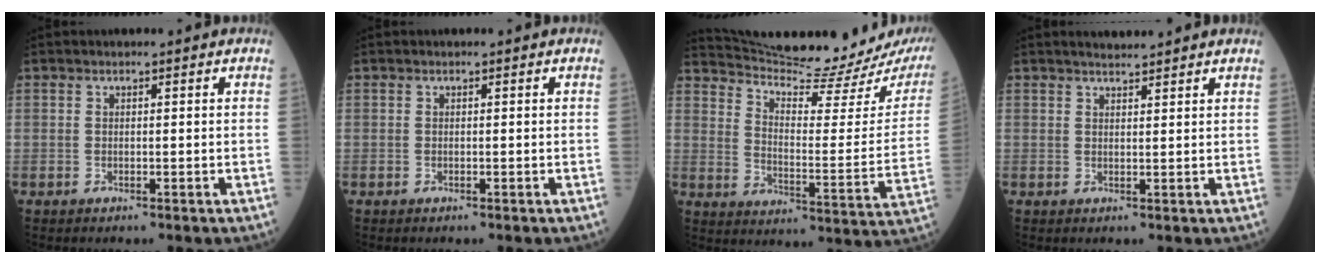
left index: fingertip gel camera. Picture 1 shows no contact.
{"total": 0.0}
{"total": 20.9, "force": [19.8, 0.1, 6.8], "torque": [-0.107, -0.085, 0.268]}
{"total": 2.6, "force": [2.5, 0.1, 0.7], "torque": [-0.012, 0.013, 0.041]}